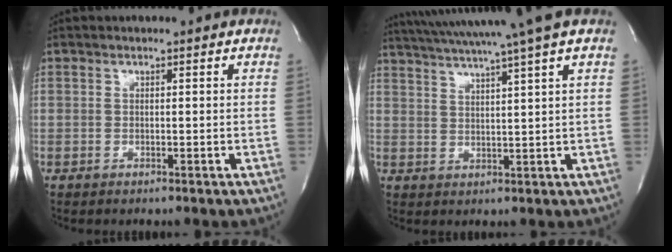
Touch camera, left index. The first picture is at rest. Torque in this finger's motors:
{"motor_torque": [0.11, -0.22, 0.85, 0.21]}